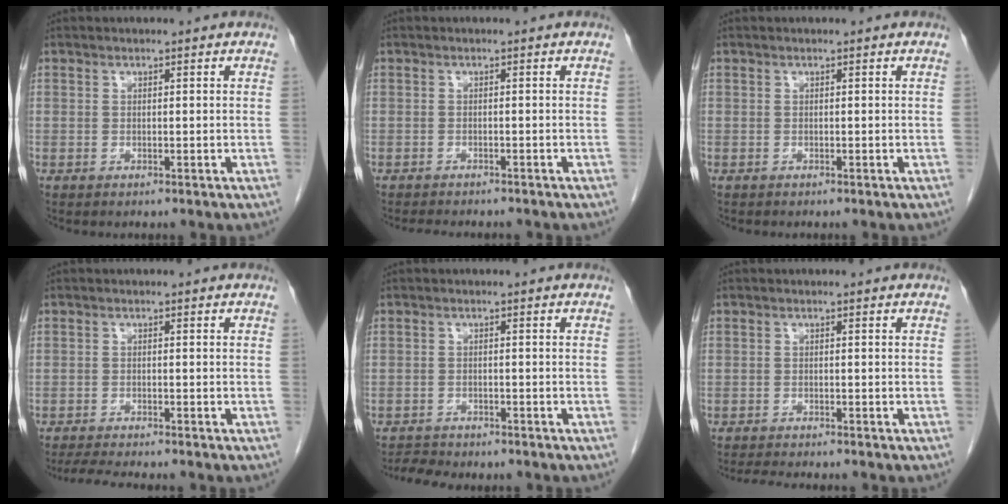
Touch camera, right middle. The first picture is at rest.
{"total": 5.6, "force": [-5.0, 1.4, 2.1], "torque": [-0.028, -0.005, -0.067]}
{"total": 0.0}
{"total": 6.2, "force": [-5.6, 0.4, 2.7], "torque": [-0.041, -0.014, -0.087]}
{"total": 4.0, "force": [-3.8, 1.0, 0.7], "torque": [-0.014, -0.009, -0.059]}
{"total": 5.5, "force": [-5.1, 0.6, 2.2], "torque": [-0.030, -0.011, -0.076]}